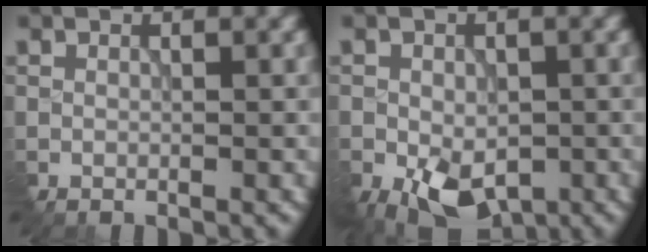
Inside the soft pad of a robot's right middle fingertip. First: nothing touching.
{"total": 6.6, "force": [-2.7, 4.3, 4.2], "torque": [-0.092, -0.032, -0.034]}